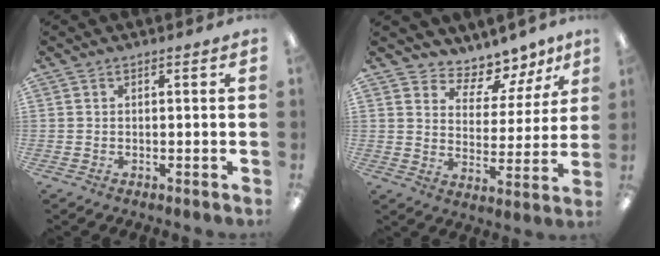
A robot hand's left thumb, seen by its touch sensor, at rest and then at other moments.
{"total": 8.2, "force": [7.1, 3.5, 1.7], "torque": [-0.033, -0.067, 0.127]}